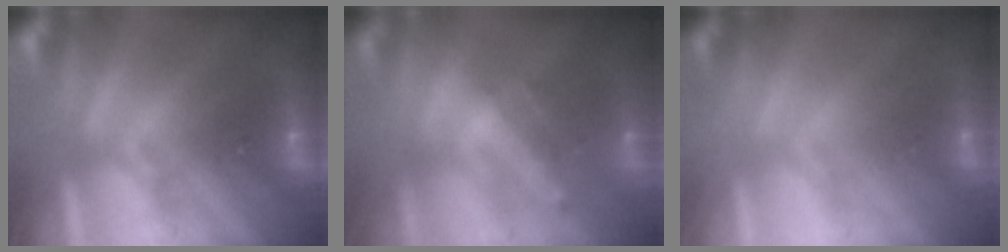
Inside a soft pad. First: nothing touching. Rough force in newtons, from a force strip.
{"total": 2.4}
{"total": 2.9}